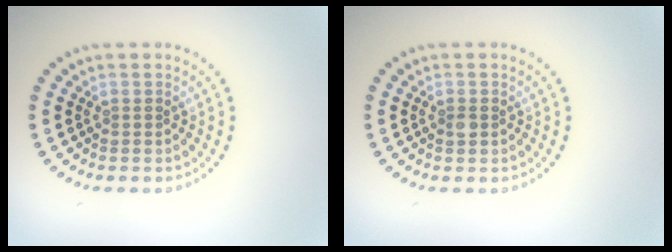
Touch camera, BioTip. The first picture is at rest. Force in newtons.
{"total": 0.9, "press": 0.9, "slide": 0.0}